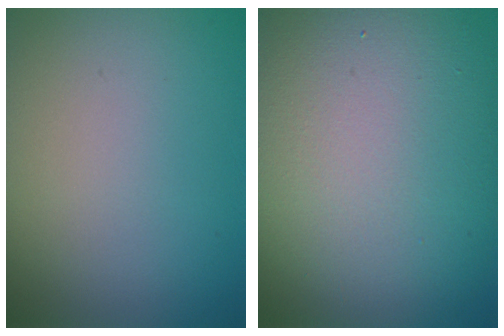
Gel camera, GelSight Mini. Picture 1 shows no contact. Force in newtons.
{"total": 15.8, "press": 15.8, "slide": 0.6}